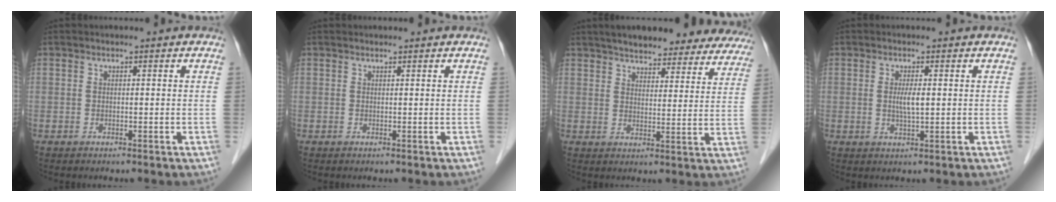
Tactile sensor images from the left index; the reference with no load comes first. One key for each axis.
{"total": 0.6, "fx": 0.5, "fy": 0.0, "fz": 0.1, "tx": -0.003, "ty": 0.006, "tz": 0.009}
{"total": 23.4, "fx": 20.5, "fy": 6.6, "fz": 9.2, "tx": -0.122, "ty": -0.002, "tz": 0.240}
{"total": 2.6, "fx": 0.1, "fy": 0.2, "fz": 2.6, "tx": -0.051, "ty": -0.006, "tz": 0.002}